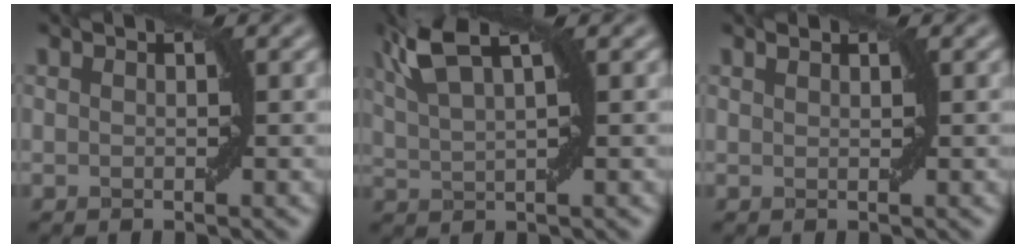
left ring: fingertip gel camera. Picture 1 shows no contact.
{"total": 5.7, "force": [3.2, 1.6, 4.5], "torque": [-0.093, 0.023, 0.064]}
{"total": 0.5, "force": [0.5, 0.1, 0.1], "torque": [-0.003, 0.002, 0.011]}